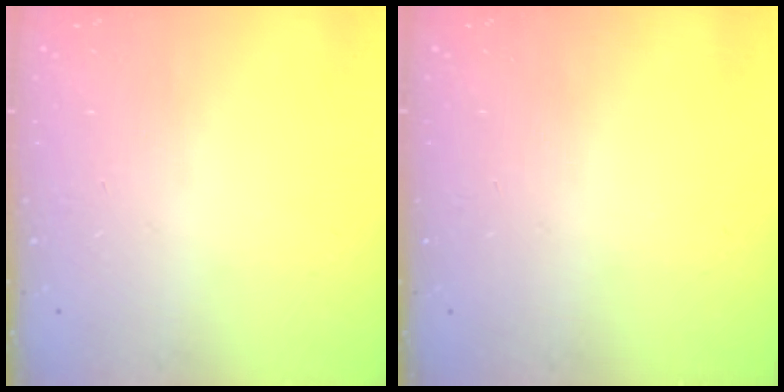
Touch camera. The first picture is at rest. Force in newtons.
{"total": 0.0}